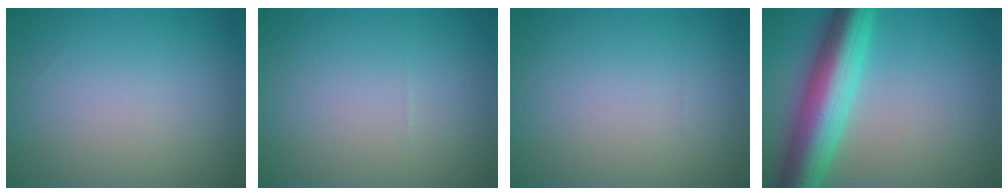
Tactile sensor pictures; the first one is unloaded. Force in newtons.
{"total": 0.0}
{"total": 0.0}
{"total": 9.0, "press": 9.0, "slide": 0.3}